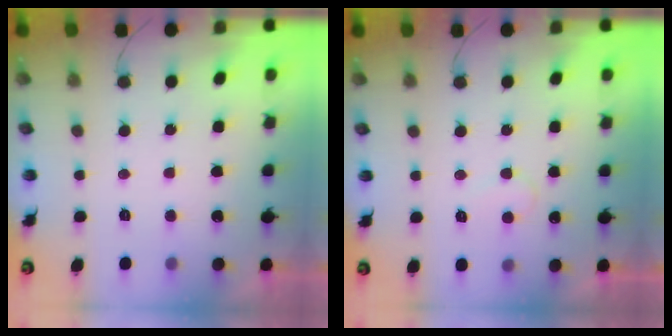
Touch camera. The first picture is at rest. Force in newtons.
{"total": 5.3, "press": 5.3, "slide": 0.4}